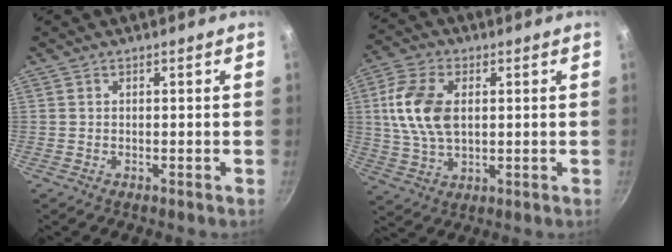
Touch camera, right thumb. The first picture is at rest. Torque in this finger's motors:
{"motor_torque": [0.14, 0.19, 1.51, -0.10, 0.40]}